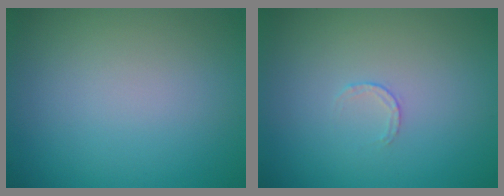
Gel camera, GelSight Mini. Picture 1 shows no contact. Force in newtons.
{"total": 0.6, "press": 0.4, "slide": 0.4}